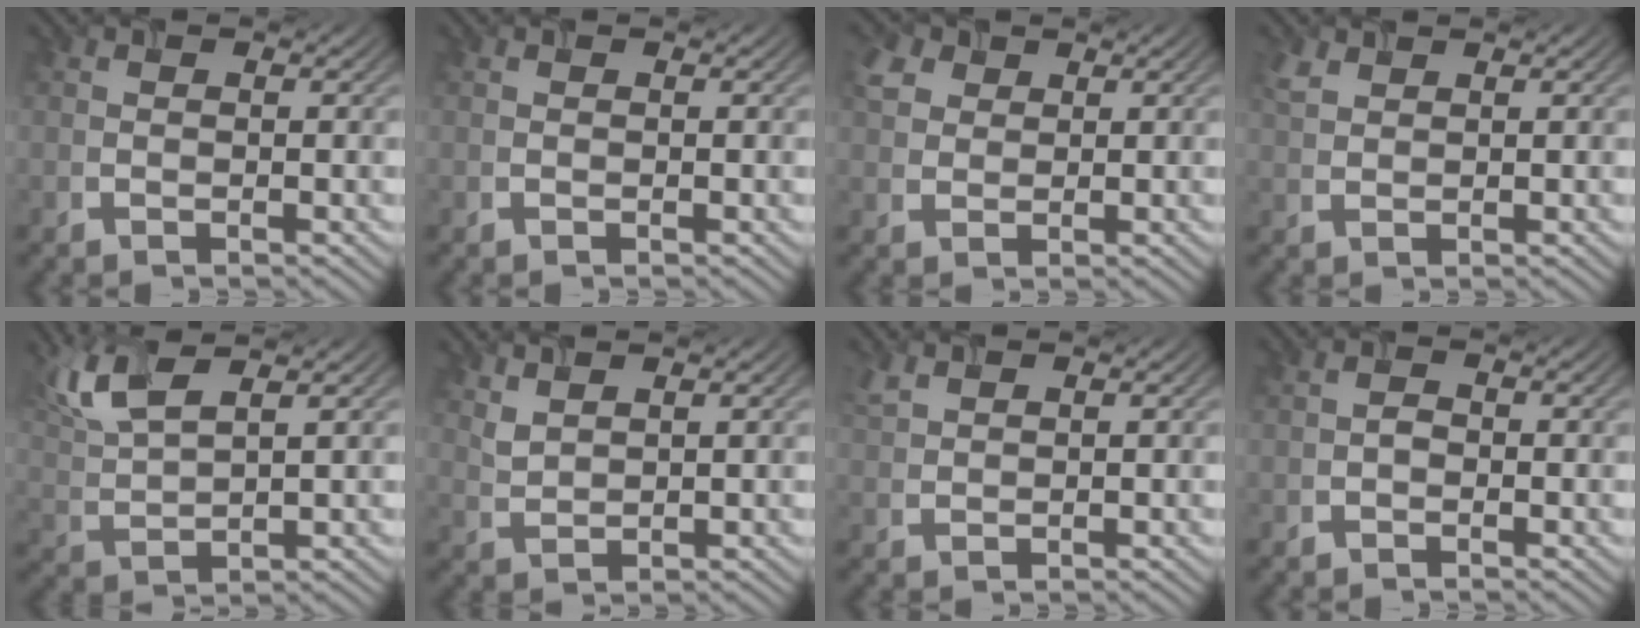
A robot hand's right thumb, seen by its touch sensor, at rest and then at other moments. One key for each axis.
{"total": 0.0}
{"total": 3.5, "fx": 1.7, "fy": 2.6, "fz": 1.6, "tx": -0.047, "ty": 0.008, "tz": 0.037}
{"total": 1.9, "fx": 1.4, "fy": 0.9, "fz": 1.0, "tx": -0.030, "ty": 0.003, "tz": 0.035}
{"total": 7.8, "fx": 4.8, "fy": 2.3, "fz": 5.8, "tx": -0.142, "ty": 0.016, "tz": 0.101}
{"total": 2.6, "fx": 2.1, "fy": 0.8, "fz": 1.3, "tx": -0.034, "ty": -0.002, "tz": 0.052}
{"total": 2.0, "fx": 1.6, "fy": 0.8, "fz": 0.9, "tx": -0.032, "ty": 0.004, "tz": 0.040}
{"total": 1.0, "fx": -0.4, "fy": 0.7, "fz": 0.5, "tx": -0.010, "ty": 0.001, "tz": -0.011}